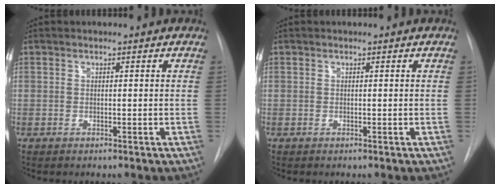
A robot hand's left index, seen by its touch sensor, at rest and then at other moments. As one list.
[{"total": 0.0}]